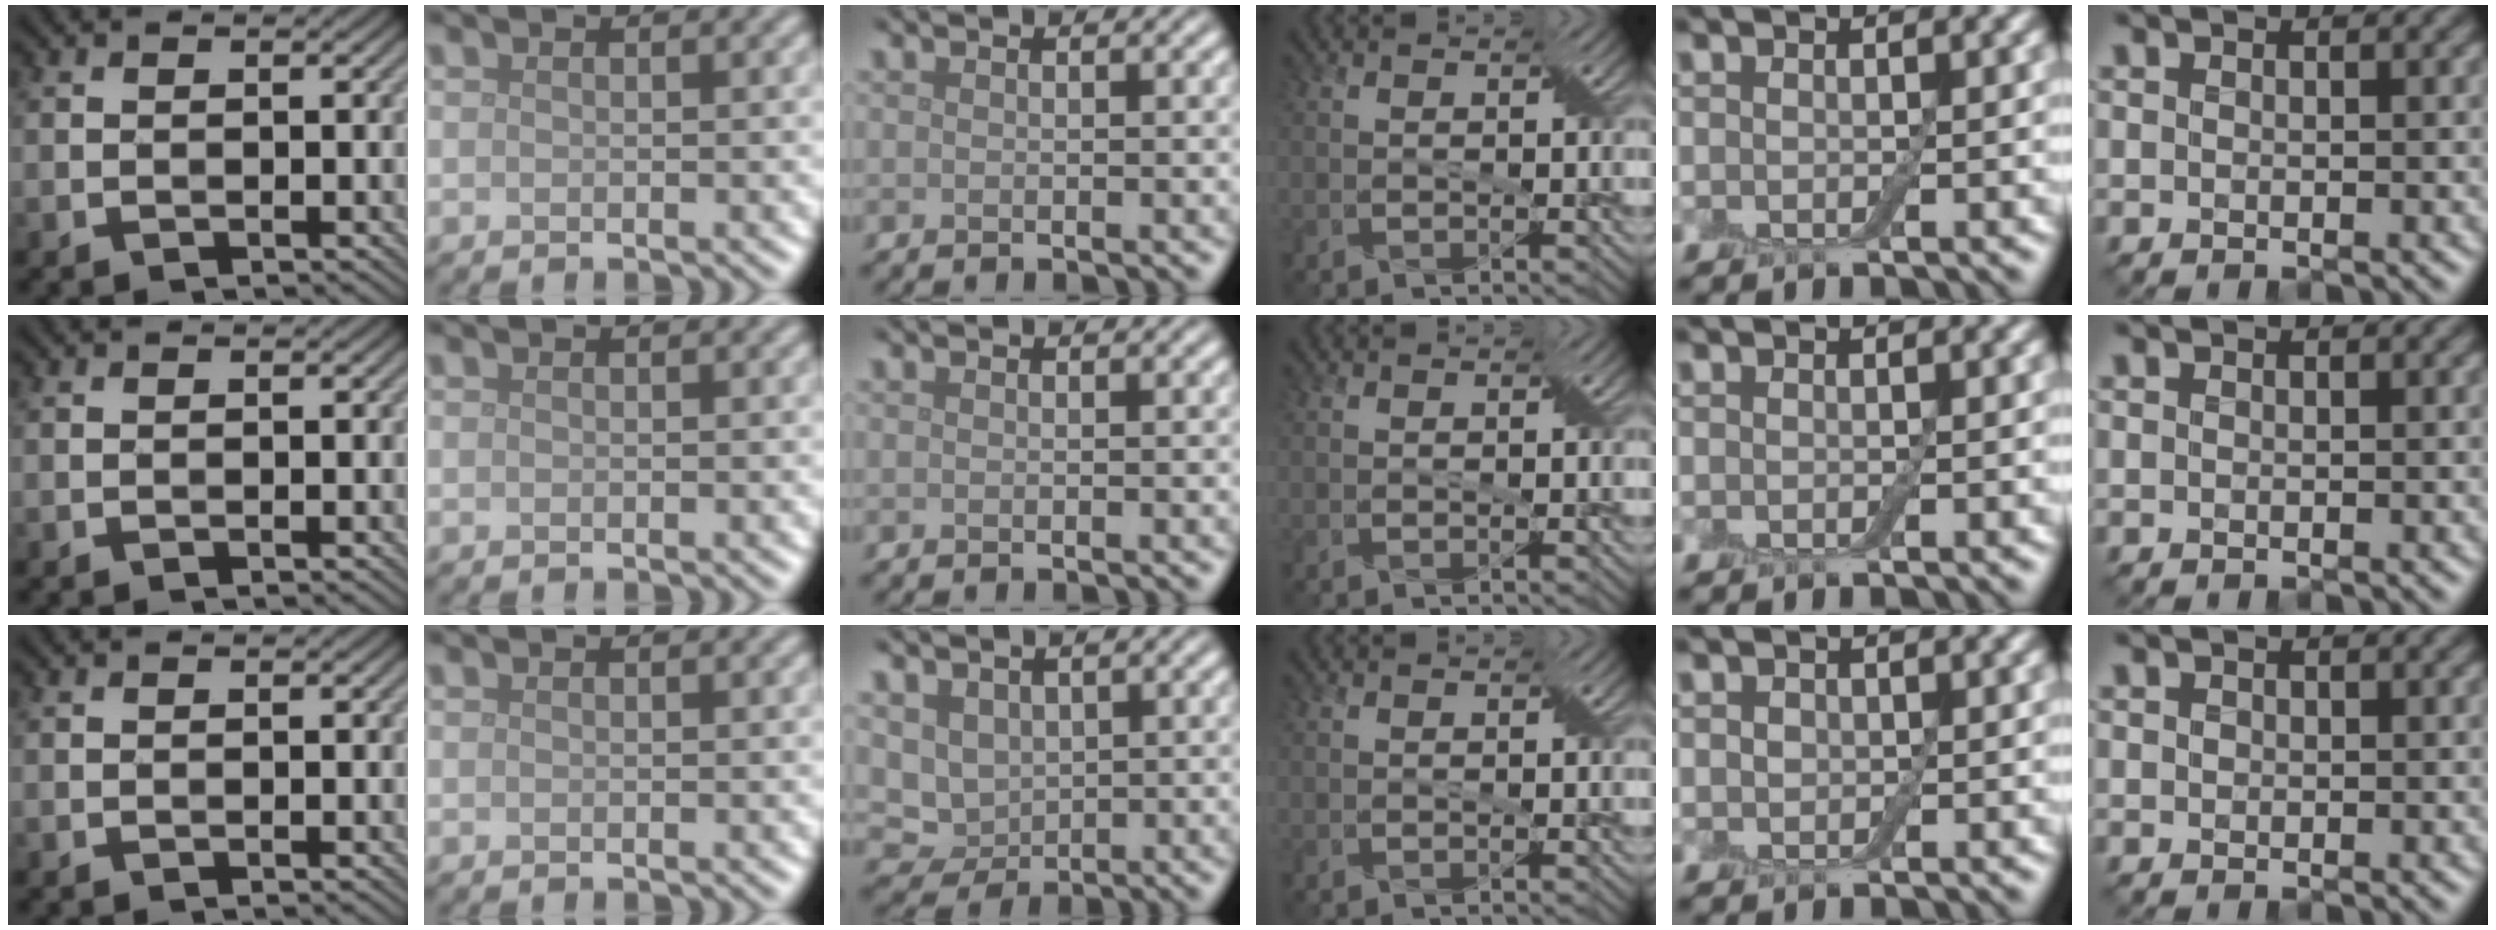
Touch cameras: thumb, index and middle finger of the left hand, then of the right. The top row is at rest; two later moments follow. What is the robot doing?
{"motion": "extract", "object": "drawer"}